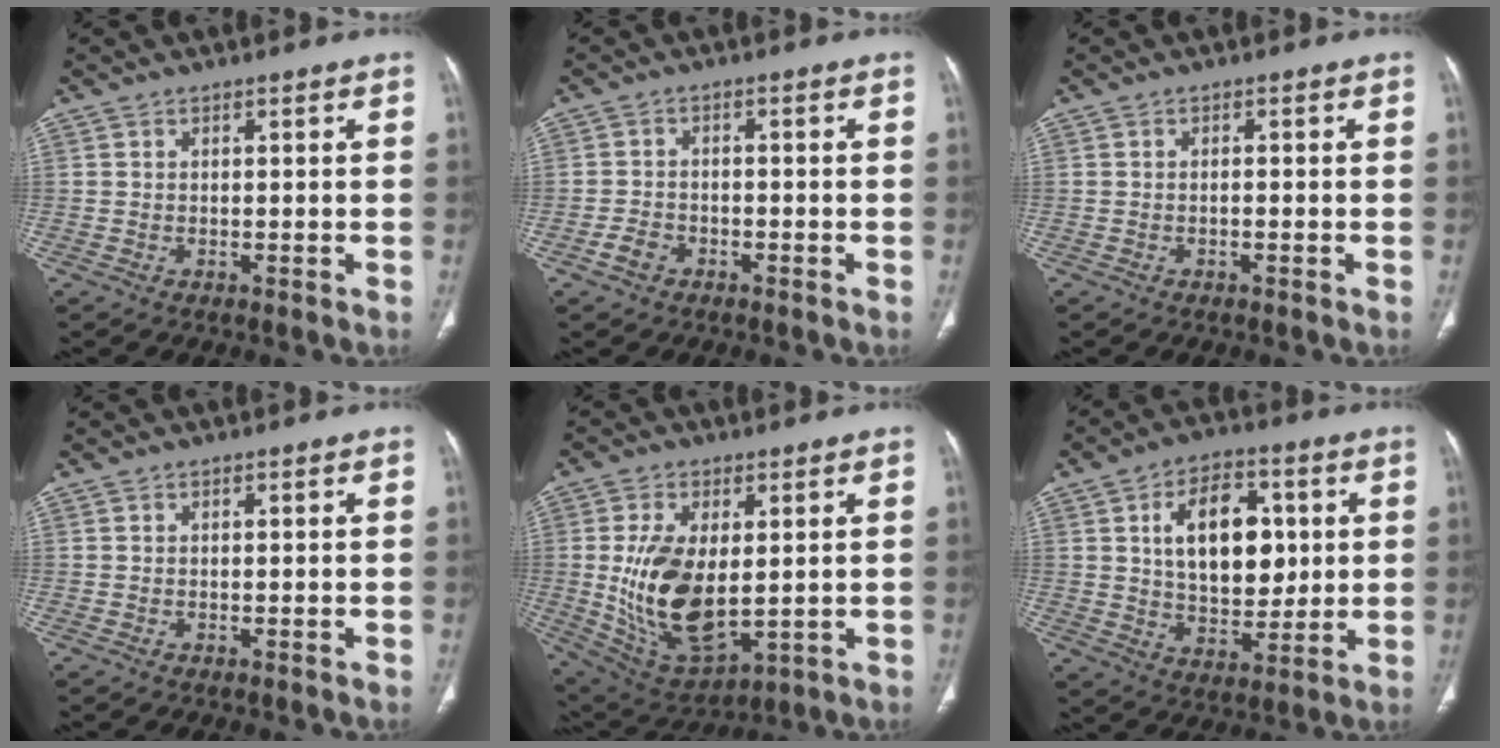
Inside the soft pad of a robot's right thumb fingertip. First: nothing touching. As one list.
[{"total": 3.4, "force": [-2.0, 2.3, 1.5], "torque": [-0.029, 0.017, -0.034]}, {"total": 0.7, "force": [-0.3, 0.2, 0.6], "torque": [-0.014, 0.006, -0.003]}, {"total": 0.0}, {"total": 16.6, "force": [0.5, 8.9, 13.9], "torque": [-0.254, -0.017, 0.032]}, {"total": 16.2, "force": [3.2, 10.1, 12.2], "torque": [-0.147, -0.007, 0.056]}]